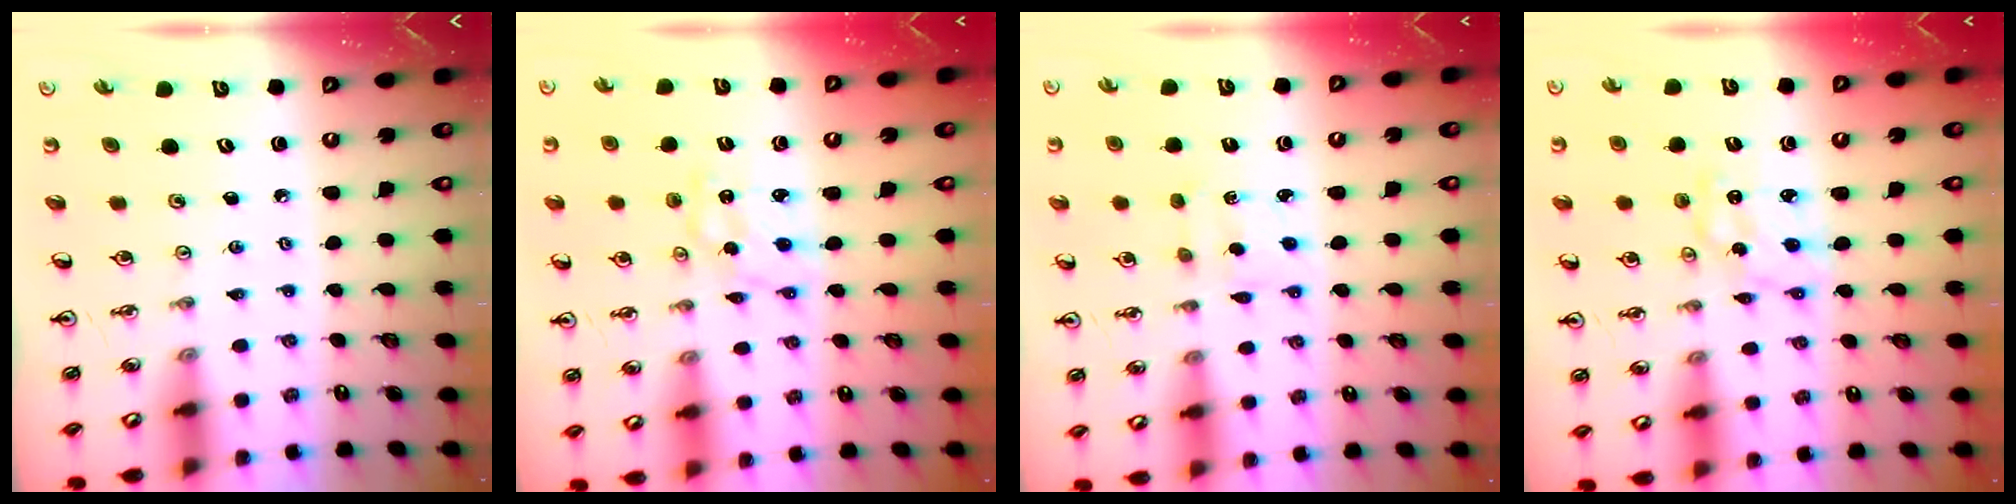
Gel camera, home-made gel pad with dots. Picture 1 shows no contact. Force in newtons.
{"total": 1.4, "press": 1.4, "slide": 0.0}
{"total": 1.8, "press": 1.7, "slide": 0.7}
{"total": 2.6, "press": 2.6, "slide": 0.3}